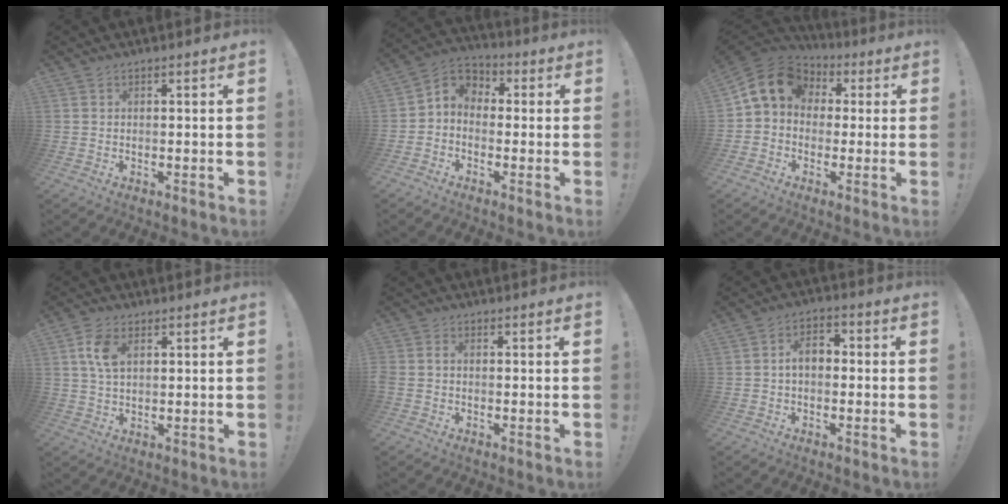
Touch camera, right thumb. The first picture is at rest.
{"total": 5.7, "force": [-1.4, 4.8, 2.7], "torque": [-0.046, 0.014, -0.023]}
{"total": 12.1, "force": [3.0, 9.6, 6.8], "torque": [-0.114, 0.003, 0.062]}
{"total": 7.1, "force": [2.5, 4.3, 5.1], "torque": [-0.100, -0.003, 0.042]}
{"total": 1.1, "force": [-0.5, 0.6, 0.8], "torque": [-0.014, 0.004, -0.010]}
{"total": 6.2, "force": [0.0, 3.8, 4.9], "torque": [-0.072, 0.008, -0.002]}